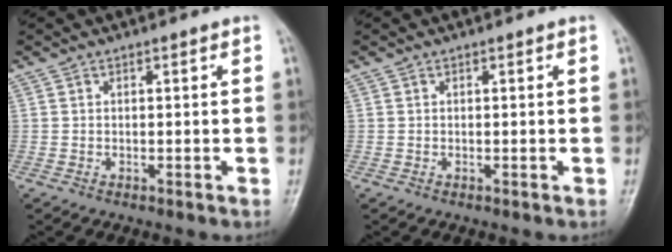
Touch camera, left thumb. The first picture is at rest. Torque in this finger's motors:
{"motor_torque": [-0.01, 0.00, 0.03, -0.07, 0.00]}